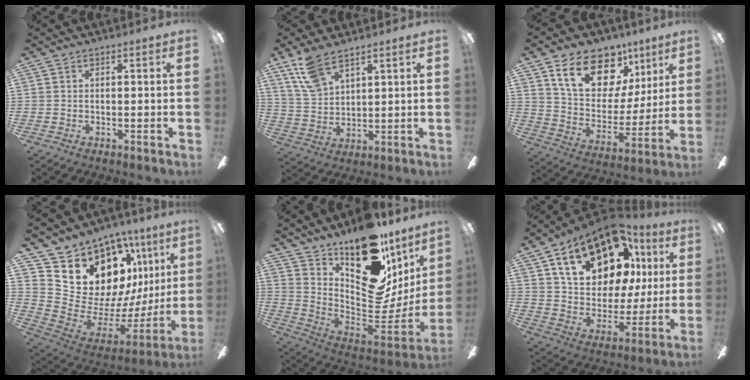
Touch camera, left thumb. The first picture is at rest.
{"total": 9.7, "force": [7.4, 3.9, 5.1], "torque": [-0.118, -0.024, 0.143]}
{"total": 20.0, "force": [11.8, 12.4, 10.4], "torque": [-0.165, -0.058, 0.212]}
{"total": 17.5, "force": [11.1, 11.6, 7.1], "torque": [-0.109, -0.097, 0.232]}
{"total": 21.4, "force": [12.8, 10.5, 13.5], "torque": [-0.156, -0.114, 0.227]}
{"total": 22.9, "force": [12.9, 12.7, 14.1], "torque": [-0.243, -0.062, 0.225]}